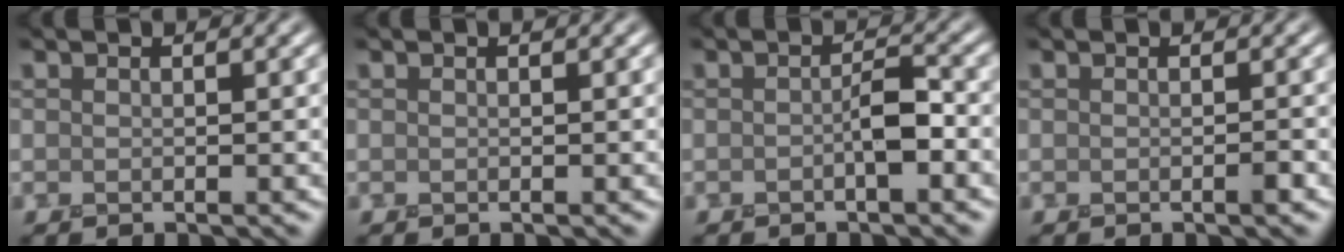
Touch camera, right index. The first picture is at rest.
{"total": 0.0}
{"total": 1.7, "force": [-0.6, 0.4, 1.5], "torque": [-0.030, 0.008, -0.013]}
{"total": 0.7, "force": [-0.4, 0.0, 0.6], "torque": [-0.012, -0.001, -0.007]}